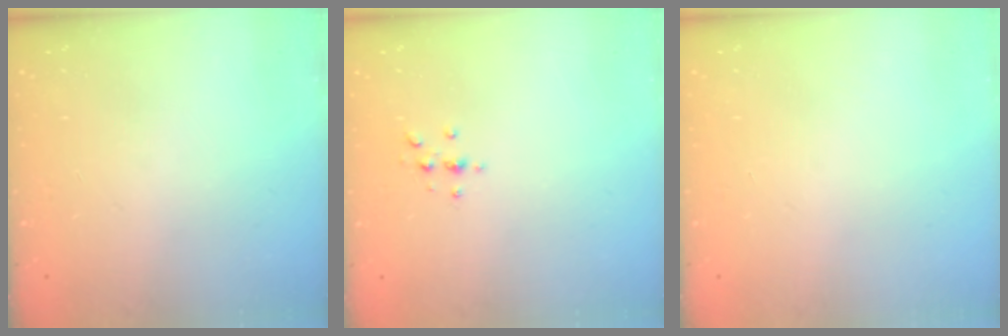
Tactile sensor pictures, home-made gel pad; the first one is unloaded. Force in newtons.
{"total": 2.3, "press": 2.3, "slide": 0.2}
{"total": 0.0}